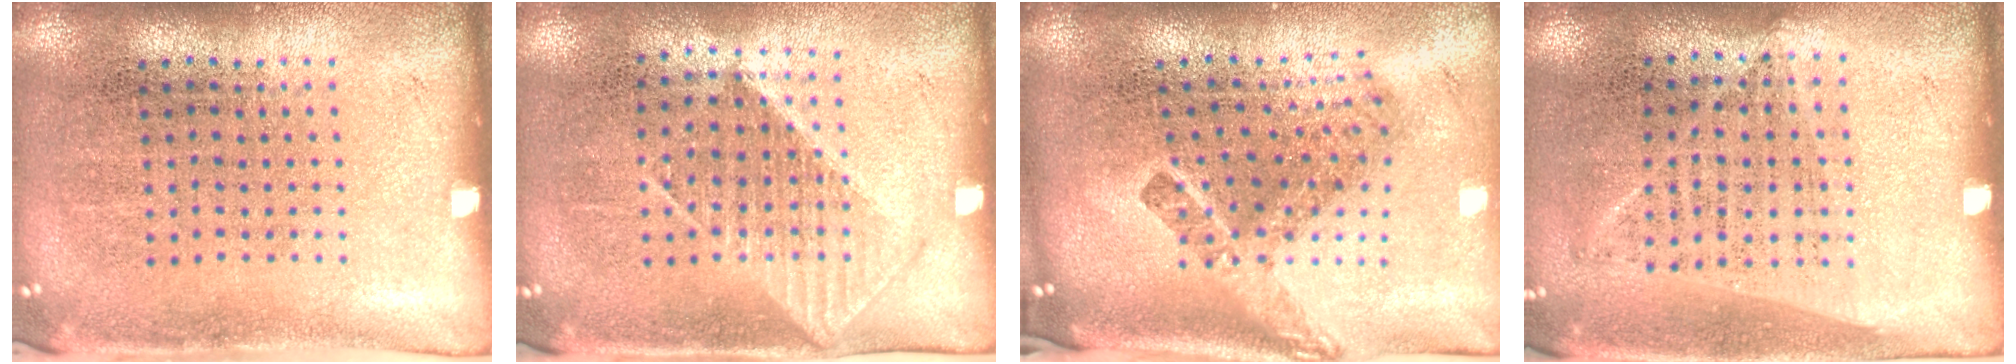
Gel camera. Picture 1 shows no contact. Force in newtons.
{"total": 0.9, "press": 0.8, "slide": 0.4}
{"total": 2.6, "press": 1.6, "slide": 2.1}
{"total": 1.0, "press": 0.9, "slide": 0.5}